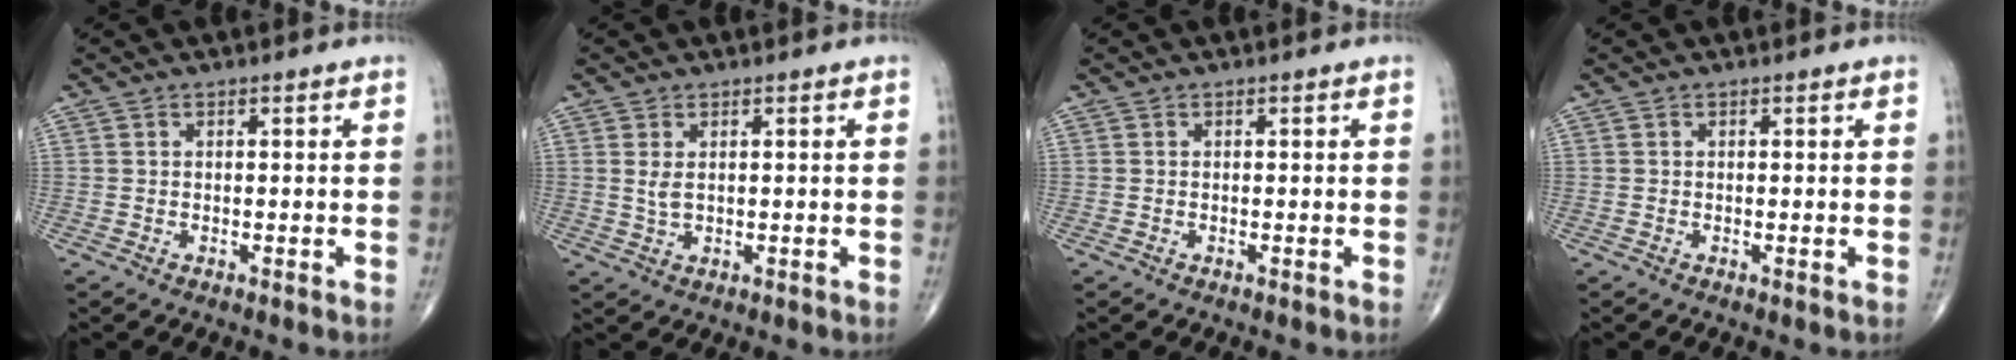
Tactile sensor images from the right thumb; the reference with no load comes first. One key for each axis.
{"total": 2.0, "fx": 0.5, "fy": 1.0, "fz": 1.7, "tx": -0.033, "ty": -0.003, "tz": 0.016}
{"total": 0.0}
{"total": 0.0}